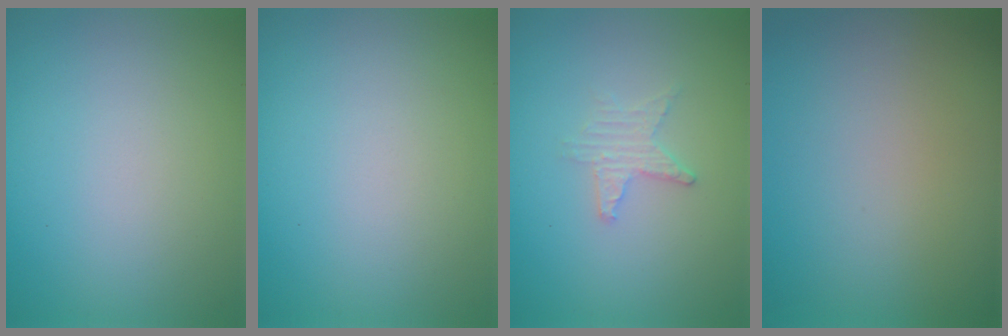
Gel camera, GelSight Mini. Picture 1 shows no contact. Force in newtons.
{"total": 0.0}
{"total": 1.7, "press": 1.6, "slide": 0.4}
{"total": 0.0}